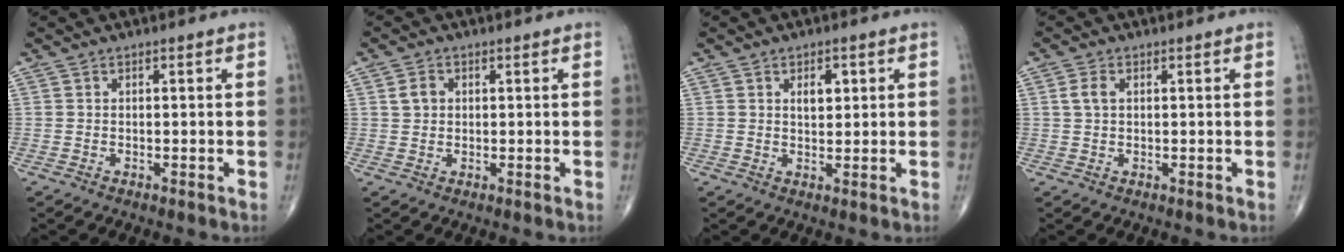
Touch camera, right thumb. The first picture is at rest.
{"total": 2.7, "force": [0.7, 2.2, 1.4], "torque": [-0.019, 0.004, 0.013]}
{"total": 3.3, "force": [1.1, 1.9, 2.5], "torque": [-0.023, -0.004, 0.017]}
{"total": 2.6, "force": [0.6, 1.6, 1.9], "torque": [-0.043, 0.007, 0.013]}